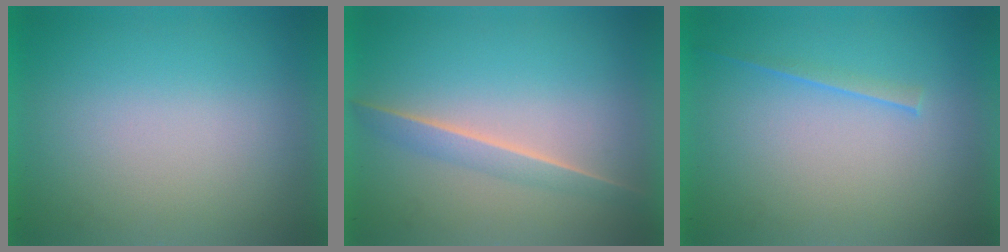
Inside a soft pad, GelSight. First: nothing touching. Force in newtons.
{"total": 1.5}
{"total": 1.7}